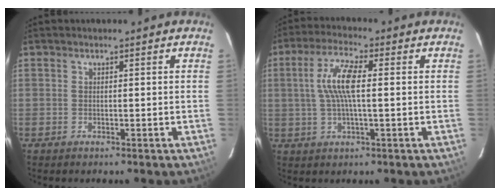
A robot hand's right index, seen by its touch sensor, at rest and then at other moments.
{"total": 8.4, "force": [0.8, 2.0, 8.2], "torque": [-0.161, 0.009, 0.017]}